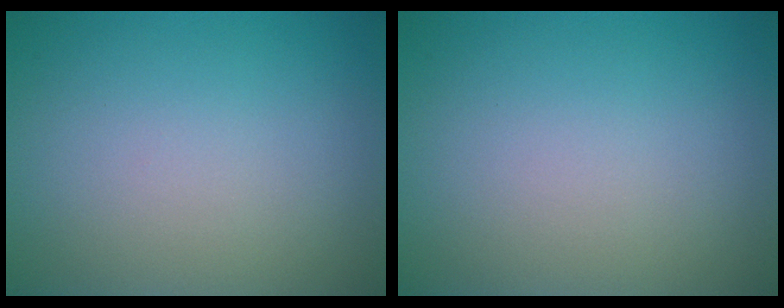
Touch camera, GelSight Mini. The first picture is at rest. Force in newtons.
{"total": 0.0}